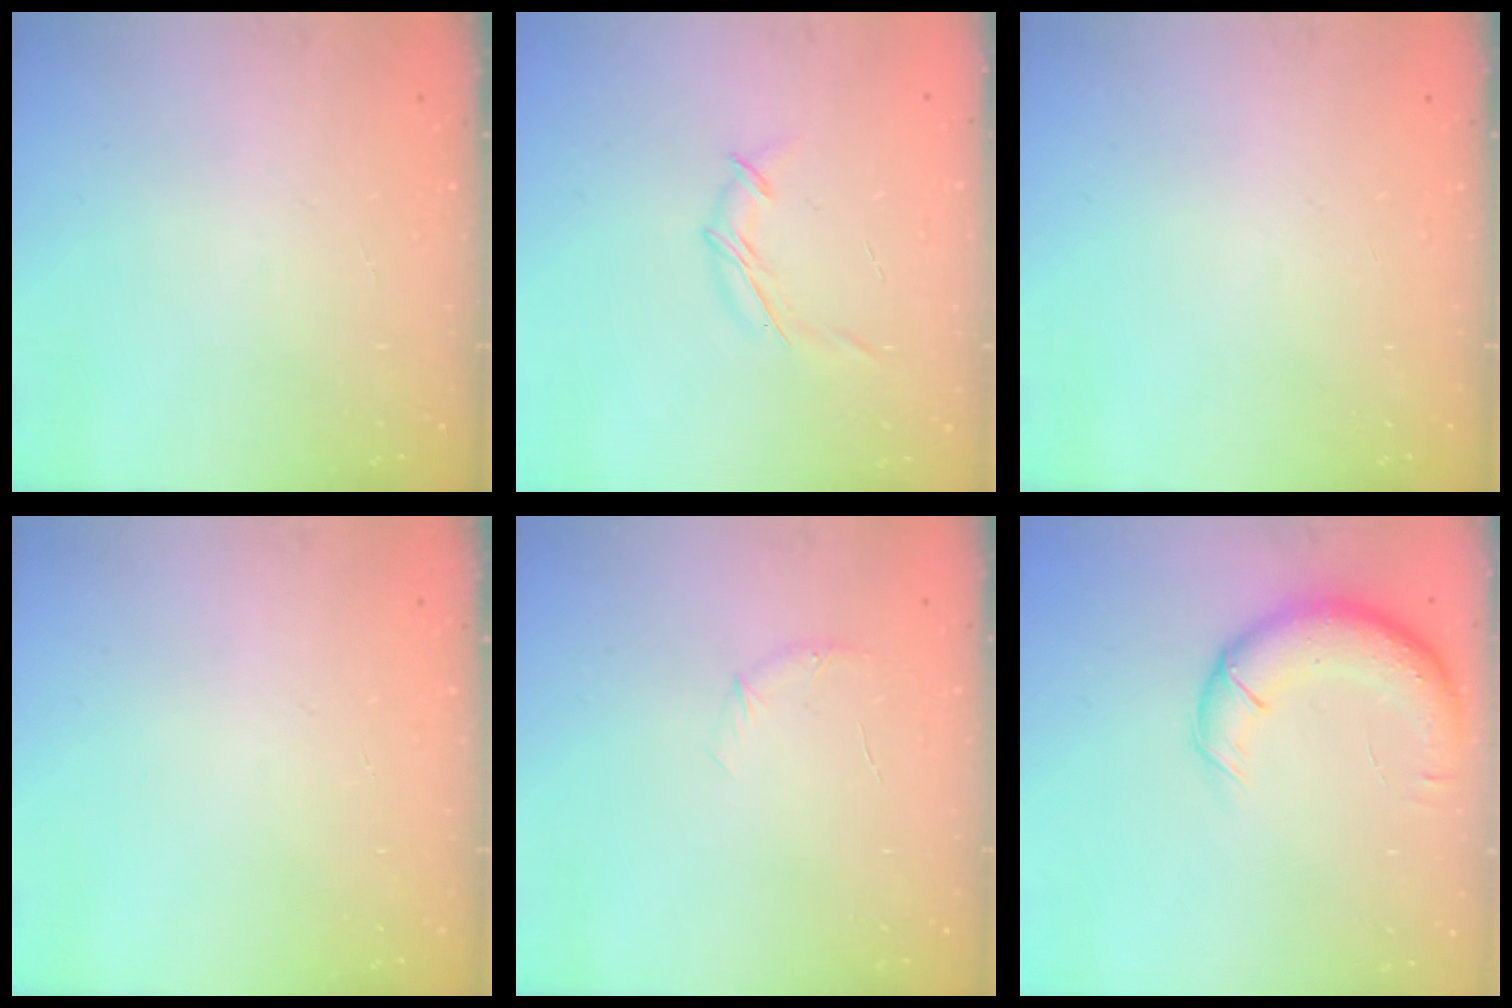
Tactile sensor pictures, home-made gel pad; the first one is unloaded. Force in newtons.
{"total": 6.8, "press": 6.7, "slide": 0.9}
{"total": 0.0}
{"total": 0.0}
{"total": 5.2, "press": 5.0, "slide": 1.5}
{"total": 14.1, "press": 13.5, "slide": 3.8}